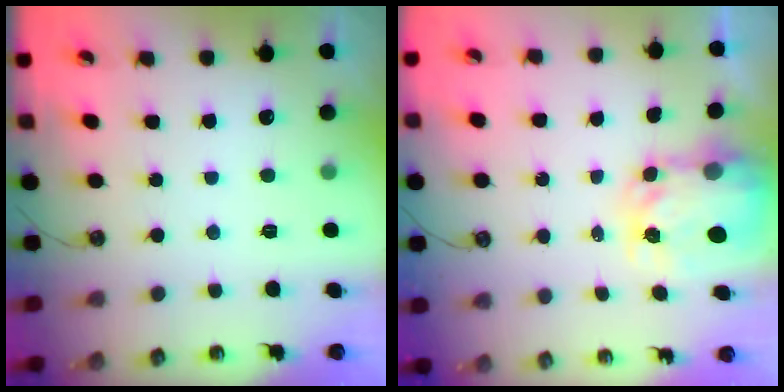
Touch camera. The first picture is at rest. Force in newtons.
{"total": 5.5, "press": 5.5, "slide": 0.3}